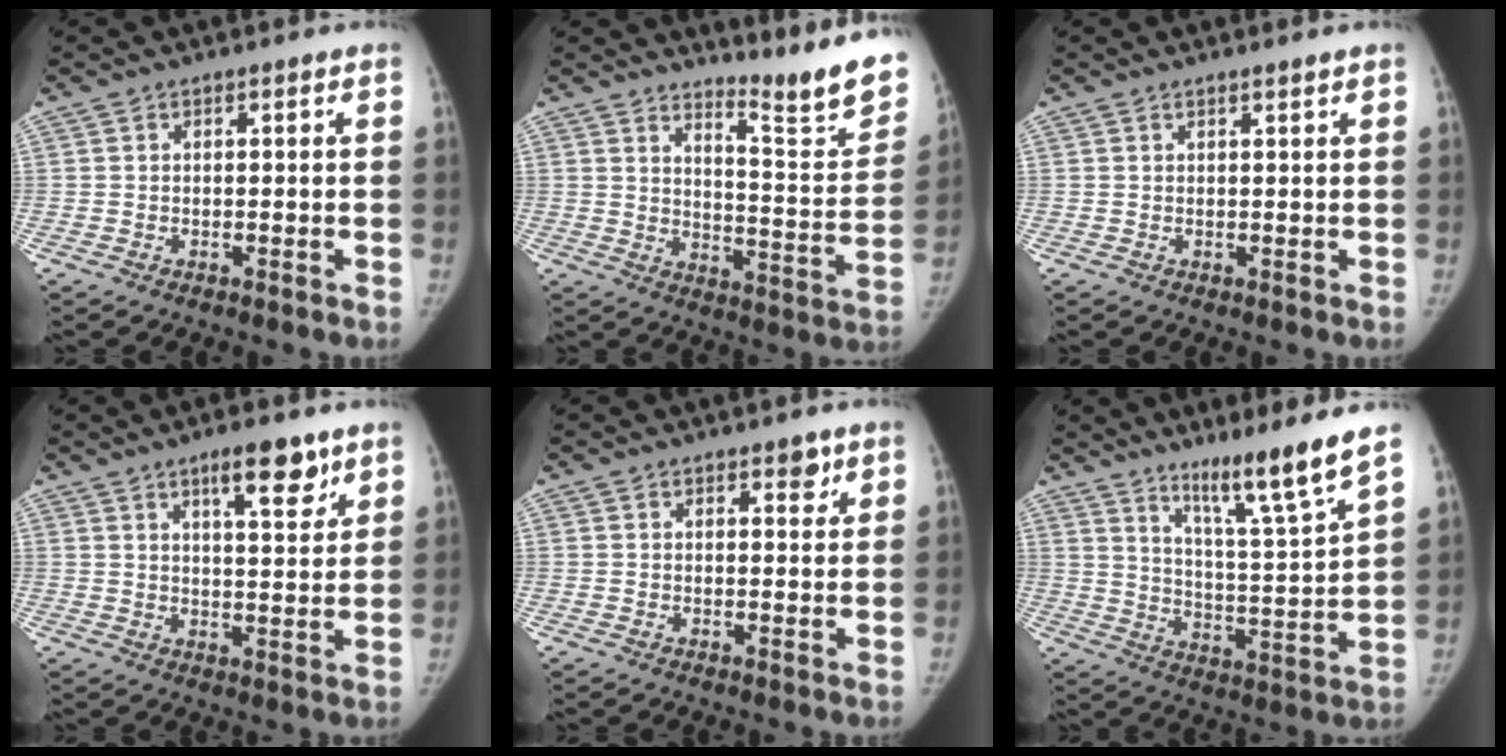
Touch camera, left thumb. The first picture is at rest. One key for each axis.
{"total": 14.8, "fx": 12.6, "fy": 1.5, "fz": 7.5, "tx": -0.083, "ty": -0.136, "tz": 0.171}
{"total": 0.8, "fx": 0.7, "fy": 0.0, "fz": 0.4, "tx": -0.009, "ty": -0.005, "tz": 0.013}
{"total": 8.5, "fx": 5.4, "fy": 2.6, "fz": 6.0, "tx": -0.071, "ty": -0.034, "tz": 0.083}
{"total": 2.4, "fx": 1.6, "fy": 1.2, "fz": 1.4, "tx": -0.004, "ty": -0.008, "tz": 0.021}
{"total": 12.8, "fx": 9.4, "fy": -0.5, "fz": 8.7, "tx": -0.138, "ty": -0.074, "tz": 0.161}